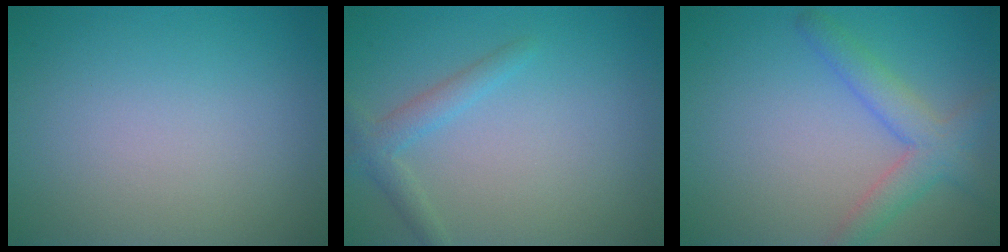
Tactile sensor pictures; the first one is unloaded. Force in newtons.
{"total": 2.1, "press": 2.1, "slide": 0.1}
{"total": 3.6, "press": 3.6, "slide": 0.2}